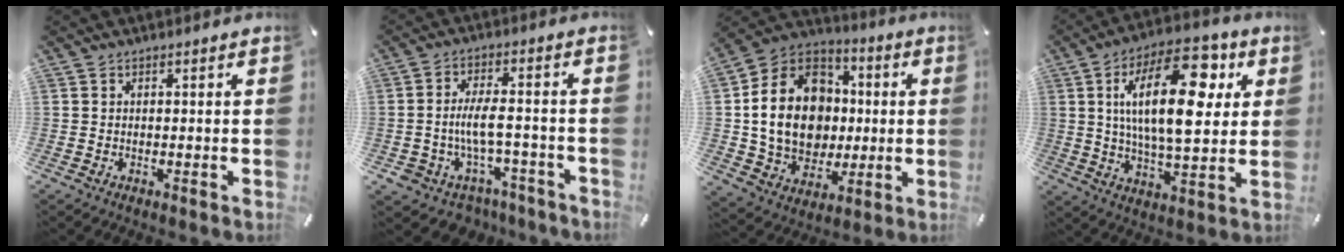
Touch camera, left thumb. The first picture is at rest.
{"total": 8.9, "force": [-2.6, 5.7, 6.4], "torque": [-0.135, 0.015, -0.042]}
{"total": 18.8, "force": [-0.3, 15.8, 10.1], "torque": [-0.211, 0.007, 0.002]}
{"total": 22.8, "force": [6.4, 10.6, 19.2], "torque": [-0.326, -0.005, 0.095]}